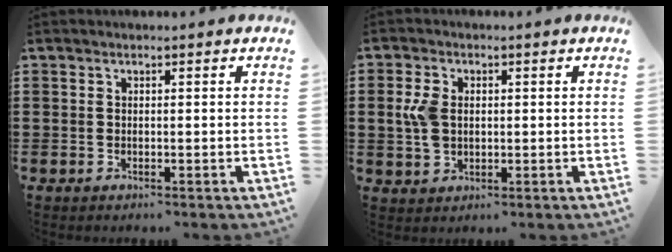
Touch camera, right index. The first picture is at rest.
{"total": 4.5, "force": [0.5, 3.1, 3.3], "torque": [-0.093, 0.004, 0.001]}